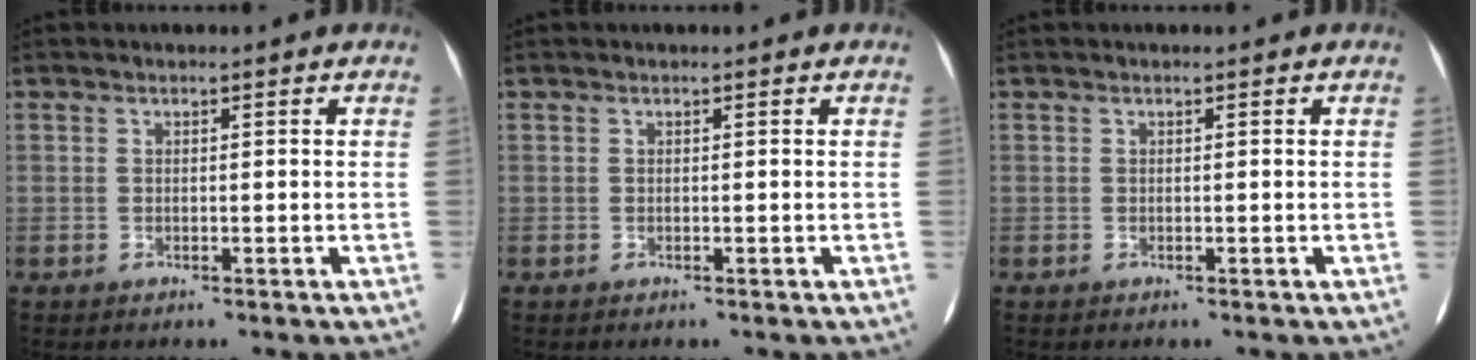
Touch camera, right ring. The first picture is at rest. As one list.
[{"total": 0.0}, {"total": 0.0}]